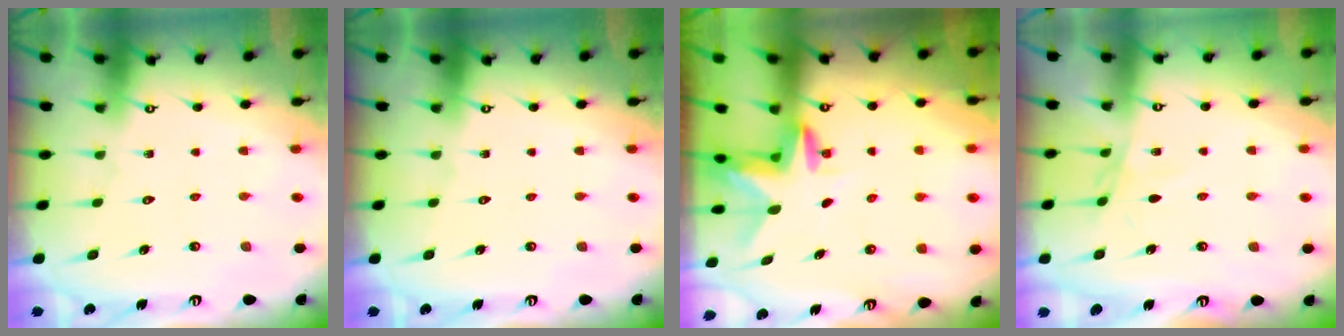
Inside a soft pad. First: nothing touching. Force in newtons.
{"total": 0.0}
{"total": 3.1, "press": 3.1, "slide": 0.2}
{"total": 2.4, "press": 2.3, "slide": 0.4}